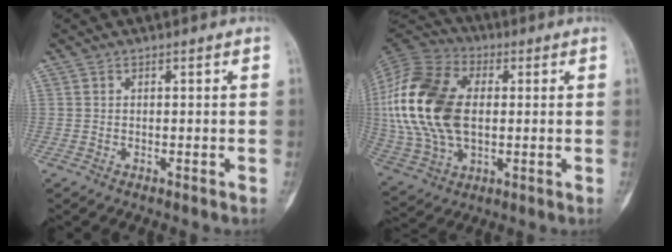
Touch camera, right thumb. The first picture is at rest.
{"total": 23.5, "force": [1.8, 14.6, 18.3], "torque": [-0.387, 0.003, 0.033]}